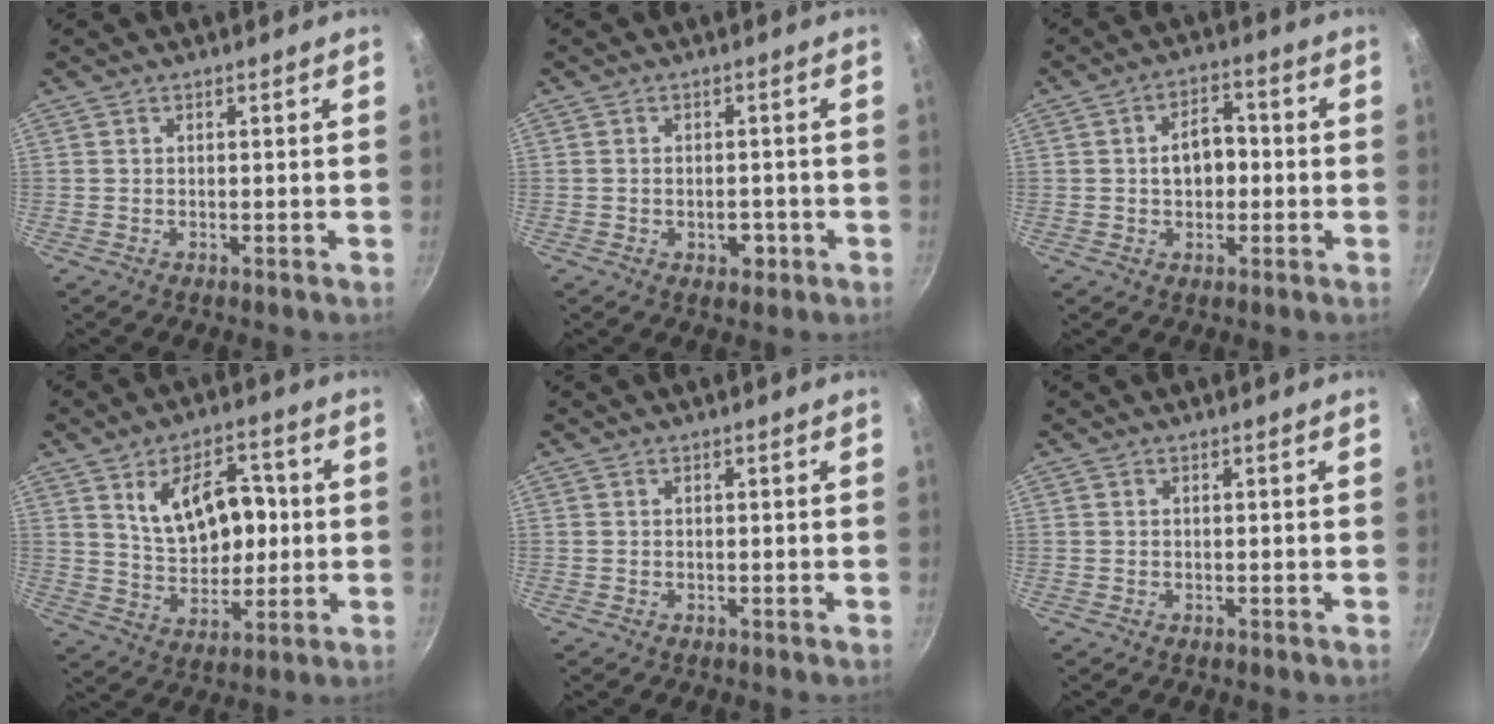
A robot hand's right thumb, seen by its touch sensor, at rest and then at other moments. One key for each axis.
{"total": 3.5, "fx": -1.3, "fy": 2.2, "fz": 2.3, "tx": -0.018, "ty": 0.008, "tz": -0.015}
{"total": 7.0, "fx": -0.2, "fy": 4.8, "fz": 5.0, "tx": -0.050, "ty": 0.016, "tz": -0.008}
{"total": 14.0, "fx": 2.7, "fy": 8.9, "fz": 10.5, "tx": -0.122, "ty": -0.009, "tz": 0.054}
{"total": 0.0}
{"total": 0.0}